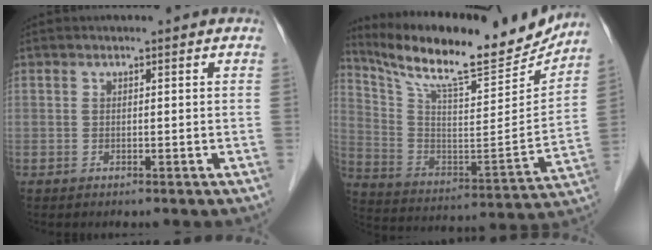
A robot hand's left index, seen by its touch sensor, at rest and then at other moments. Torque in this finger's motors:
{"motor_torque": [-0.78, -0.90, 0.32, 0.09]}